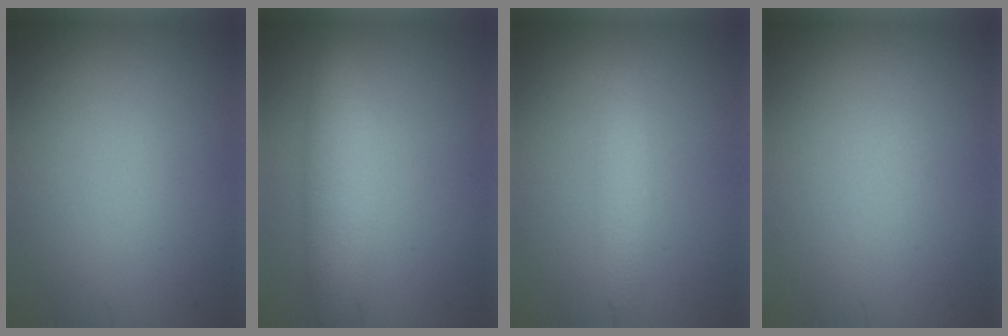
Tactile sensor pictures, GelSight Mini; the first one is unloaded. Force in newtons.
{"total": 4.6, "press": 4.6, "slide": 0.1}
{"total": 2.1, "press": 2.1, "slide": 0.1}
{"total": 0.0}